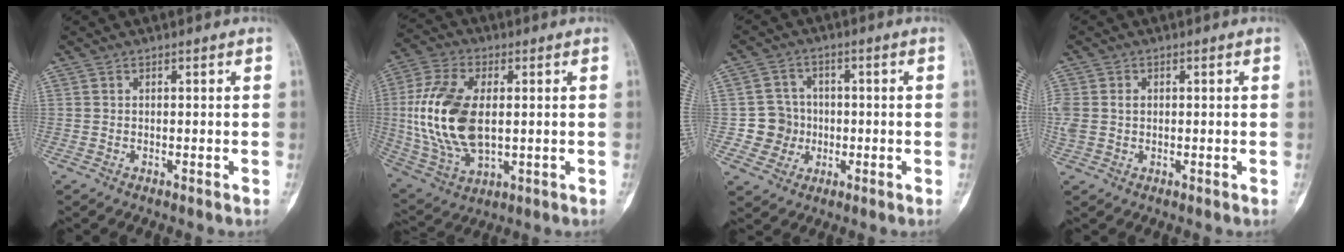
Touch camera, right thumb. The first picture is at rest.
{"total": 17.9, "force": [0.9, 10.1, 14.8], "torque": [-0.307, -0.007, 0.025]}
{"total": 6.4, "force": [-1.0, 6.3, 0.8], "torque": [0.020, 0.014, -0.018]}
{"total": 4.4, "force": [0.4, 3.4, 2.7], "torque": [-0.076, 0.014, 0.016]}